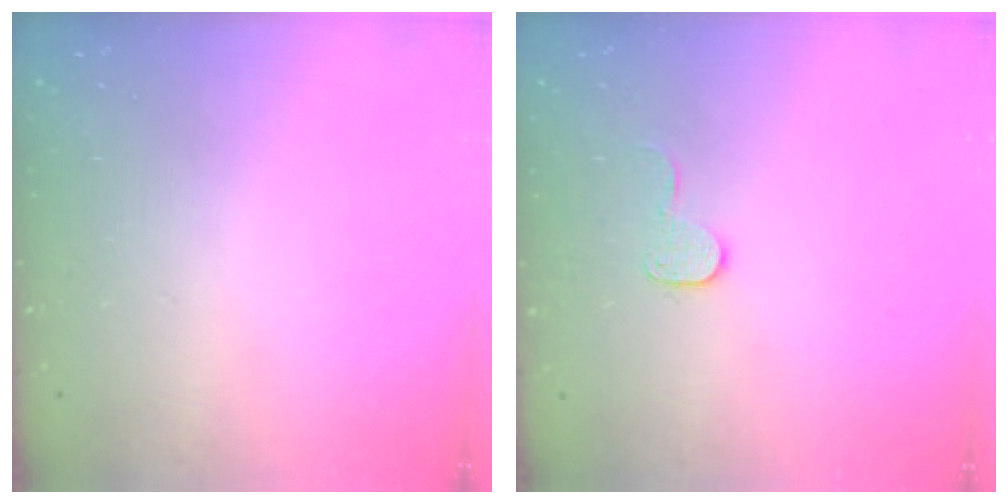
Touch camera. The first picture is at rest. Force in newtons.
{"total": 6.4, "press": 6.4, "slide": 0.4}